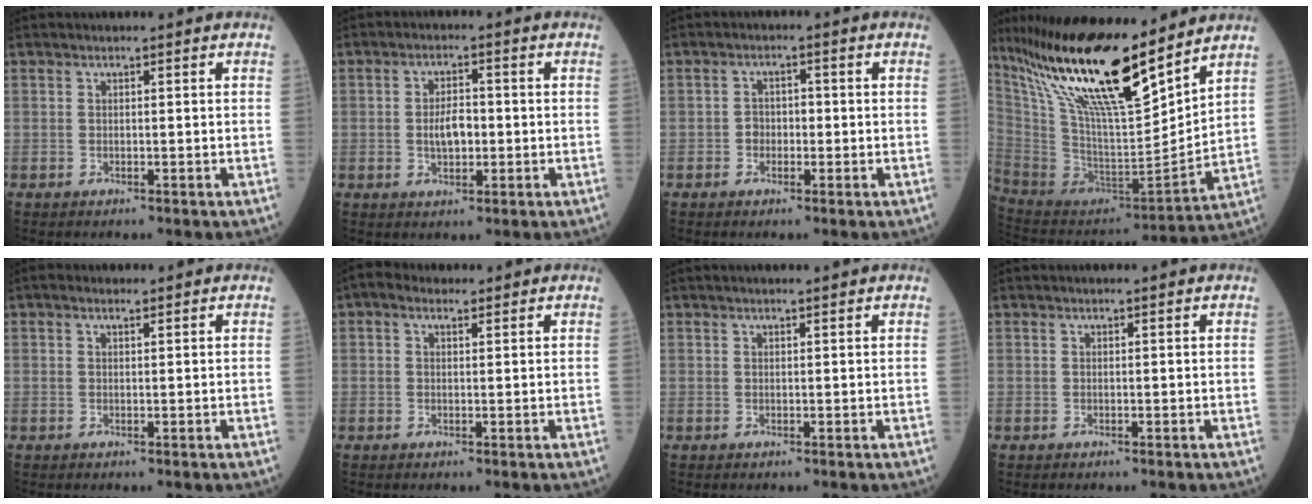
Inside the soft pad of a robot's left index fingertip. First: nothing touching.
{"total": 4.2, "force": [-0.4, 2.1, 3.6], "torque": [-0.071, 0.006, -0.007]}
{"total": 2.4, "force": [-0.6, 1.8, 1.4], "torque": [-0.020, 0.010, -0.012]}
{"total": 24.1, "force": [17.3, 3.9, 16.3], "torque": [-0.307, -0.001, 0.318]}
{"total": 1.0, "force": [0.8, 0.3, 0.6], "torque": [-0.019, 0.007, 0.013]}
{"total": 2.4, "force": [1.4, 1.3, 1.4], "torque": [-0.036, 0.020, 0.026]}
{"total": 2.7, "force": [2.4, -0.1, 1.3], "torque": [-0.013, 0.018, 0.036]}
{"total": 1.0, "force": [0.8, -0.1, 0.5], "torque": [-0.008, 0.008, 0.016]}